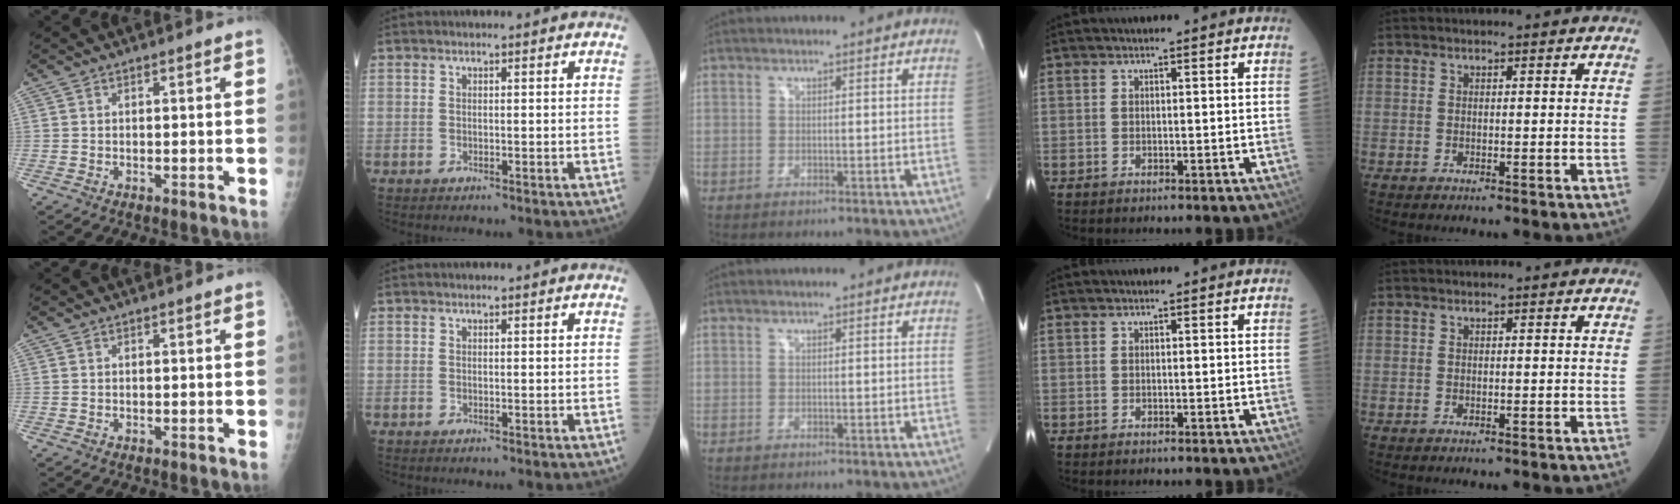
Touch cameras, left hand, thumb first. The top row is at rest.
{}